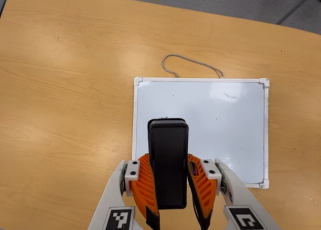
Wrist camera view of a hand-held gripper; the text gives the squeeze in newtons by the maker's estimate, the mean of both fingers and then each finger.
{"total": 9.3, "left": 7.5, "right": 11.0}